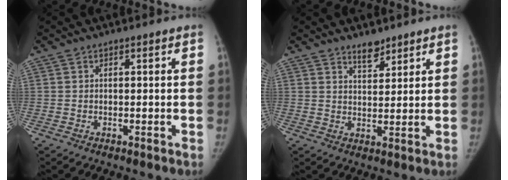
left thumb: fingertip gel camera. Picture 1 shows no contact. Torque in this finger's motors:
{"motor_torque": [-0.04, 0.10, 0.35, -0.37, 0.05]}